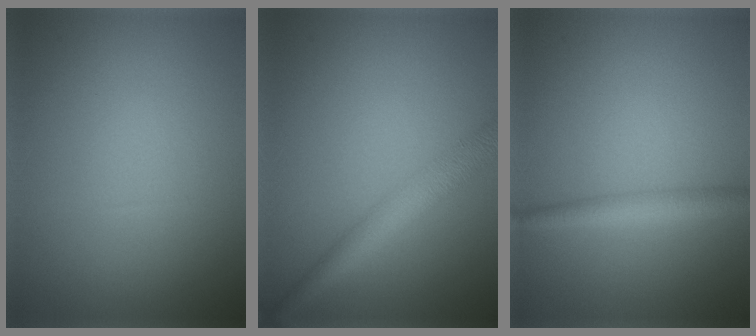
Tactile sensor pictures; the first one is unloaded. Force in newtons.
{"total": 4.1, "press": 4.1, "slide": 0.1}
{"total": 2.4, "press": 2.4, "slide": 0.0}